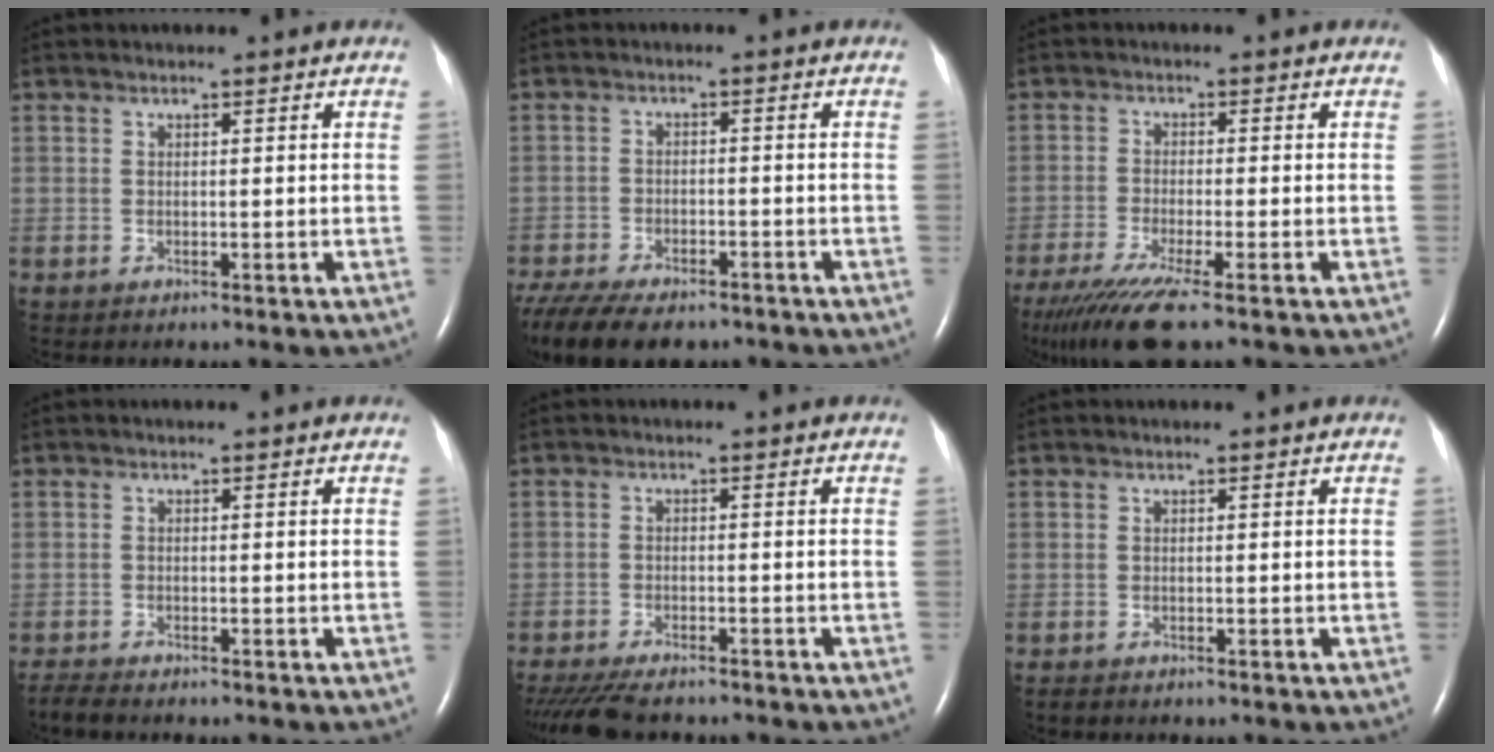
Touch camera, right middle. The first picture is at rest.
{"total": 15.5, "force": [-11.9, 6.2, 7.7], "torque": [-0.186, -0.022, -0.176]}
{"total": 10.6, "force": [-7.7, 0.7, 7.2], "torque": [-0.129, -0.030, -0.133]}
{"total": 2.0, "force": [-1.9, 0.2, 0.6], "torque": [-0.020, -0.009, -0.033]}
{"total": 9.4, "force": [-7.9, 2.4, 4.3], "torque": [-0.071, -0.014, -0.122]}
{"total": 0.6, "force": [-0.5, 0.2, 0.1], "torque": [-0.008, -0.002, -0.008]}